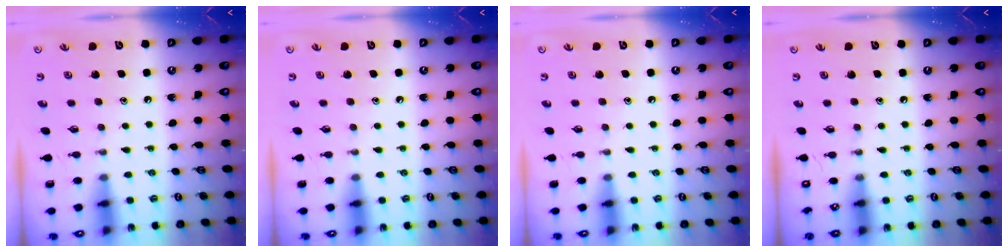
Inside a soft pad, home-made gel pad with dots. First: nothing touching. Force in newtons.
{"total": 0.0}
{"total": 0.0}
{"total": 0.0}